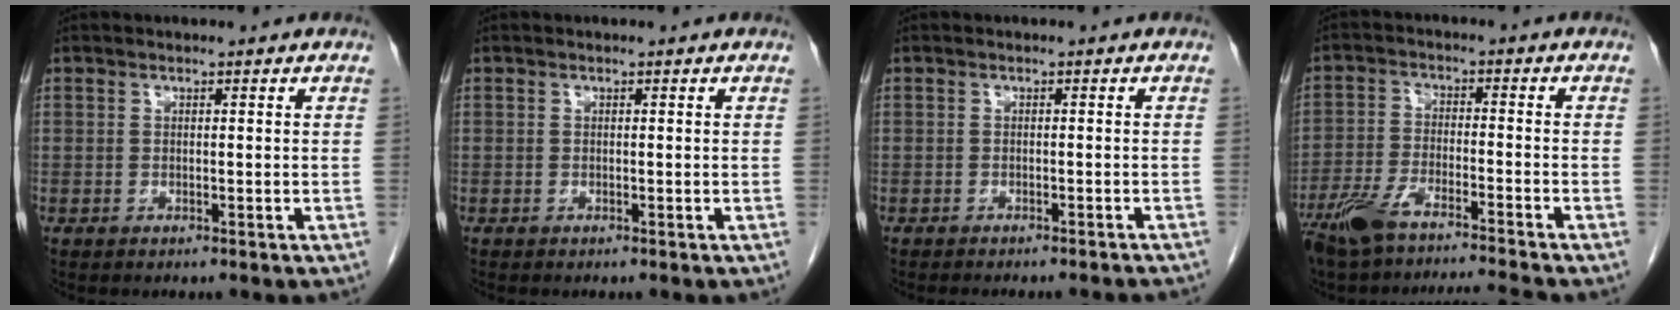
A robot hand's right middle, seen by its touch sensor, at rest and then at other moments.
{"total": 0.0}
{"total": 9.4, "force": [-8.7, 0.7, 3.3], "torque": [-0.026, -0.015, -0.094]}
{"total": 11.1, "force": [-9.6, -0.4, 5.5], "torque": [-0.099, -0.008, -0.165]}